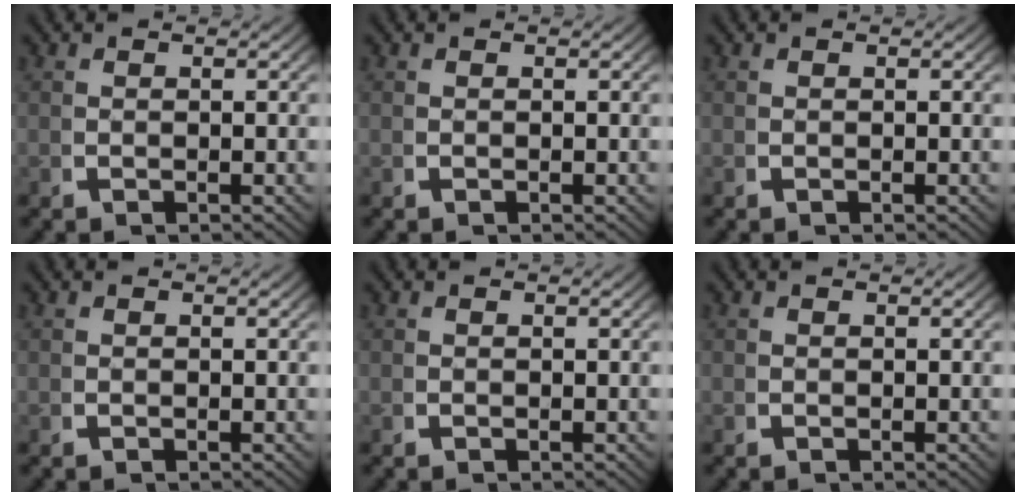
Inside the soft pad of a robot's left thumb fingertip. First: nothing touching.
{"total": 0.0}
{"total": 0.0}
{"total": 0.0}
{"total": 0.0}
{"total": 0.0}